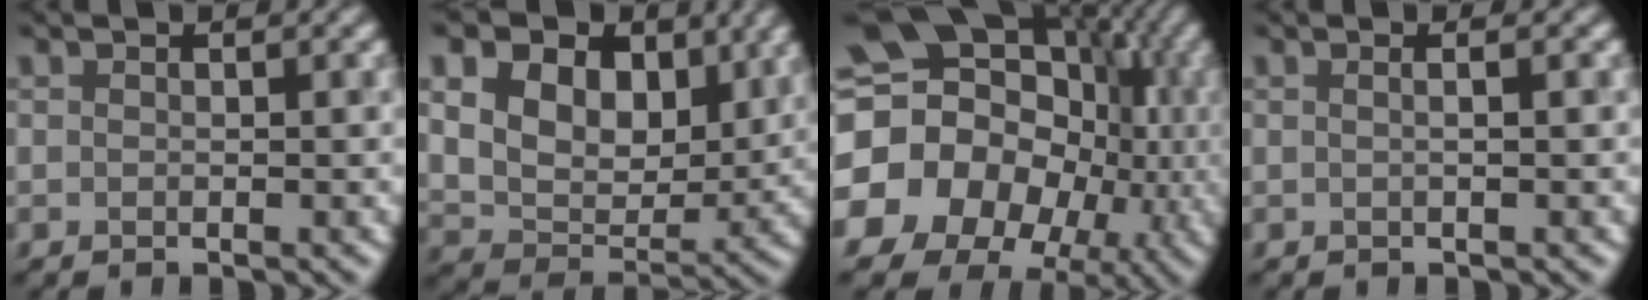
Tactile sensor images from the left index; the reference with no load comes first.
{"total": 13.1, "force": [5.6, 8.9, 7.8], "torque": [-0.153, 0.017, 0.098]}
{"total": 19.8, "force": [-1.6, 16.8, 10.3], "torque": [-0.186, -0.010, -0.036]}
{"total": 1.9, "force": [0.5, 0.9, 1.5], "torque": [-0.004, 0.002, -0.015]}